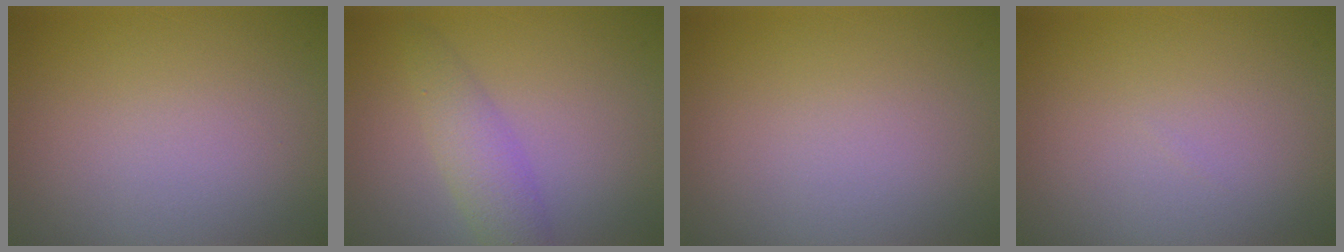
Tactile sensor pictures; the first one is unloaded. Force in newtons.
{"total": 2.9, "press": 2.9, "slide": 0.0}
{"total": 0.0}
{"total": 0.0}